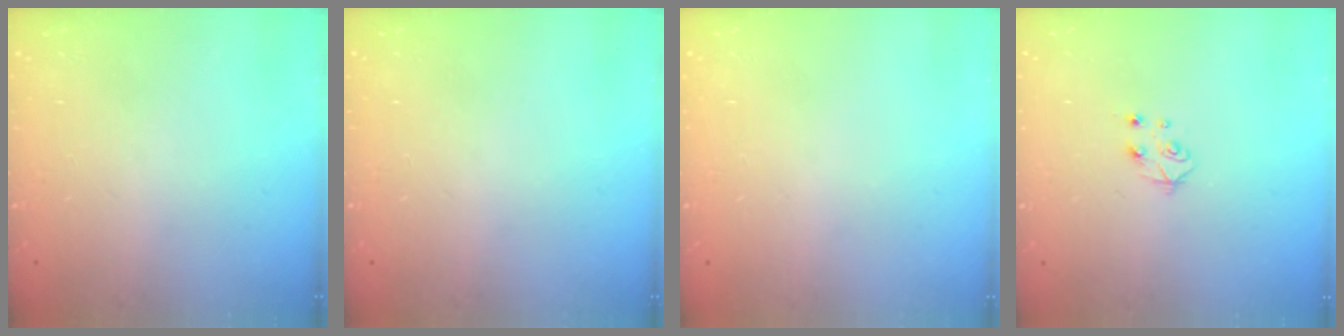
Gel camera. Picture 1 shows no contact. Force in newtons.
{"total": 0.0}
{"total": 0.0}
{"total": 5.0, "press": 4.9, "slide": 0.5}